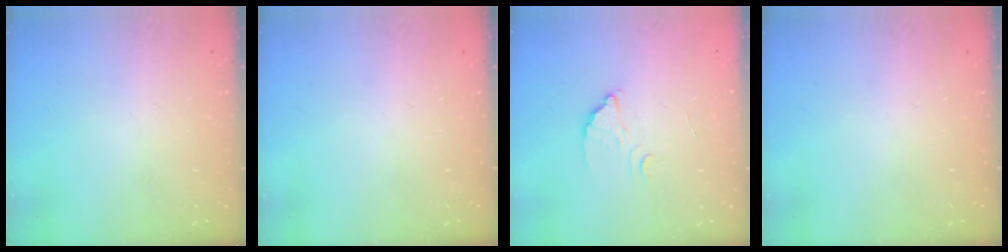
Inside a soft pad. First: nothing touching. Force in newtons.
{"total": 0.0}
{"total": 2.0, "press": 2.0, "slide": 0.1}
{"total": 0.0}